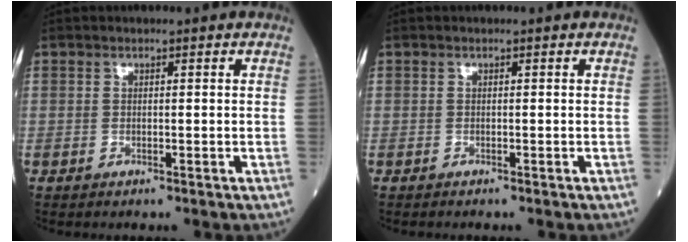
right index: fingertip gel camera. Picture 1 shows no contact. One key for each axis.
{"total": 0.0}